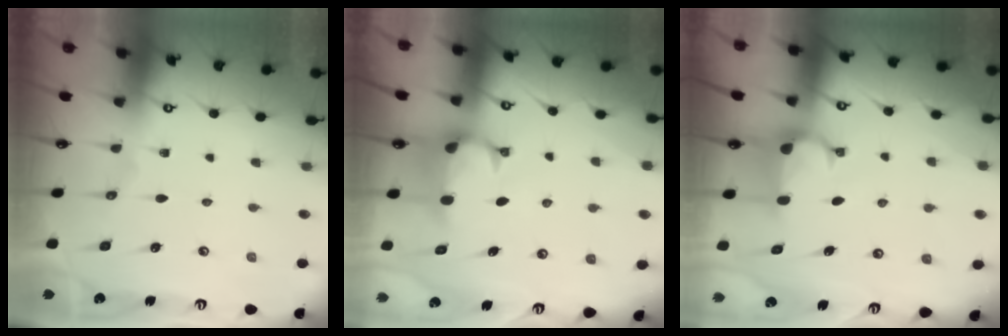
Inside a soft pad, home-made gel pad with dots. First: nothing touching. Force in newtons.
{"total": 0.9, "press": 0.2, "slide": 0.9}
{"total": 1.9, "press": 1.8, "slide": 0.7}